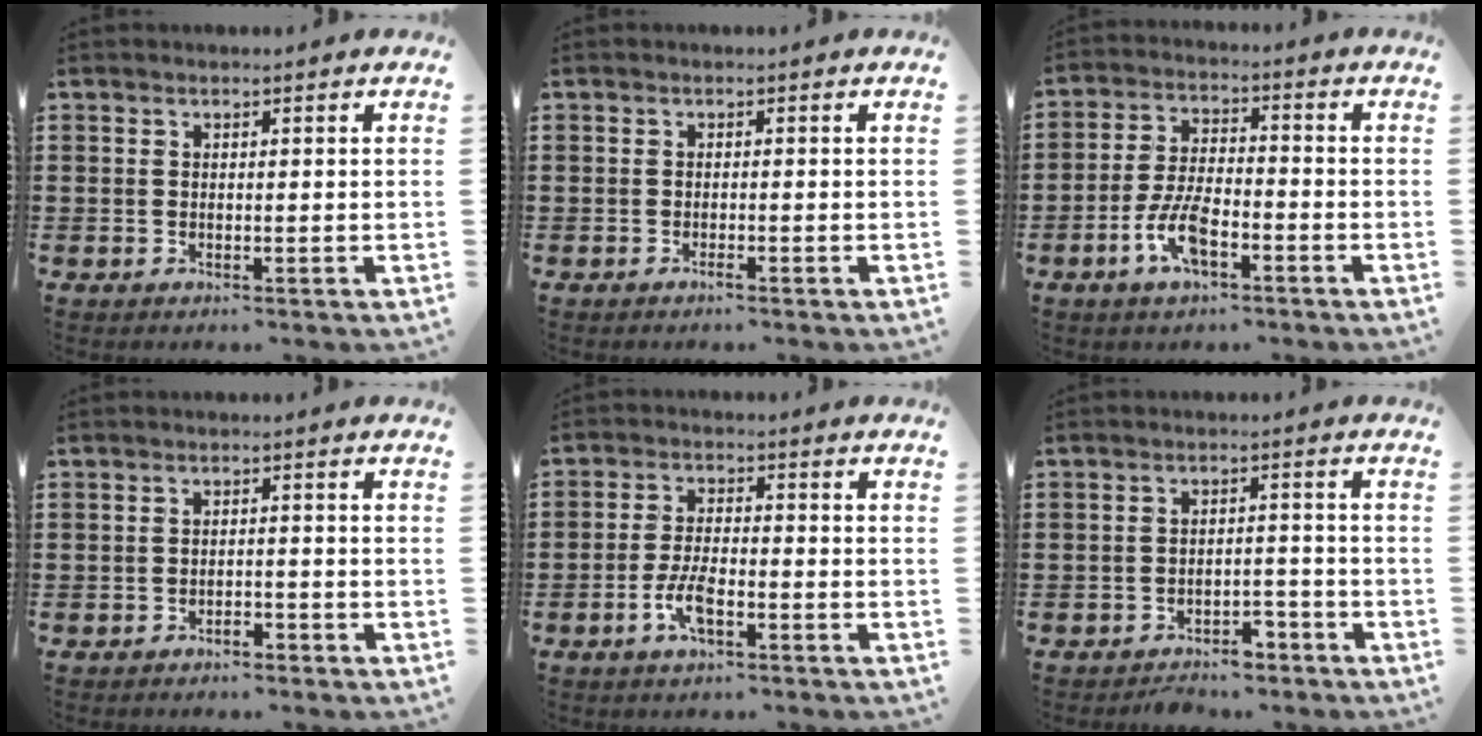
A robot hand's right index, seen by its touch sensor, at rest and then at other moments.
{"total": 0.9, "force": [-0.7, 0.0, 0.5], "torque": [-0.011, -0.005, -0.012]}
{"total": 7.4, "force": [-3.6, 2.9, 5.8], "torque": [-0.133, -0.002, -0.070]}
{"total": 1.7, "force": [-1.6, 0.2, 0.5], "torque": [-0.014, -0.001, -0.032]}
{"total": 5.2, "force": [-2.4, 1.8, 4.2], "torque": [-0.103, -0.004, -0.053]}
{"total": 3.2, "force": [-2.9, 1.0, 0.9], "torque": [-0.017, 0.010, -0.058]}